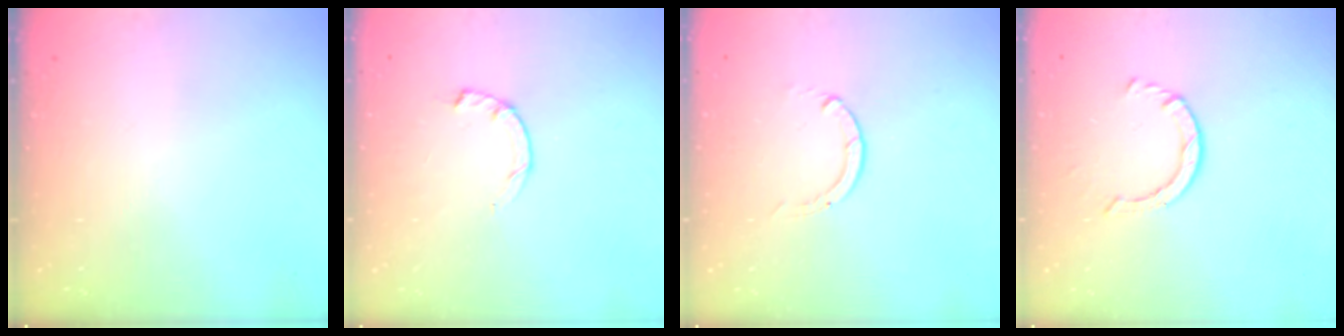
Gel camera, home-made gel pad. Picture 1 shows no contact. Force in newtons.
{"total": 2.3, "press": 2.3, "slide": 0.4}
{"total": 0.0}
{"total": 2.2, "press": 2.2, "slide": 0.4}